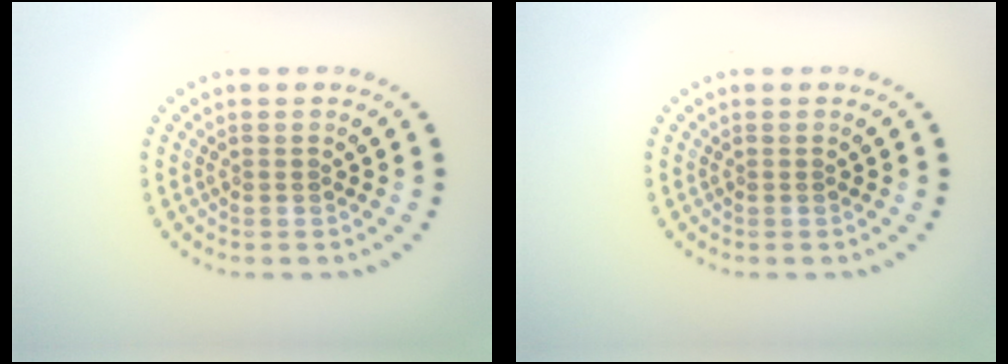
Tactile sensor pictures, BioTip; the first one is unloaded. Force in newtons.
{"total": 0.0}